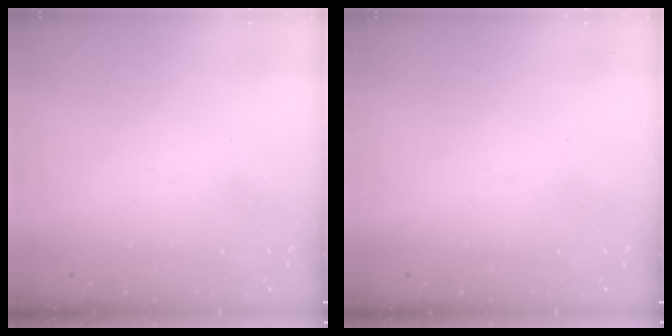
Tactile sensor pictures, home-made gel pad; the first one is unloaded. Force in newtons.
{"total": 0.0}